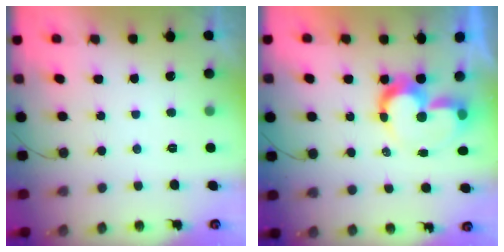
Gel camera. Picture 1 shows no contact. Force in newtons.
{"total": 10.6, "press": 10.5, "slide": 1.0}